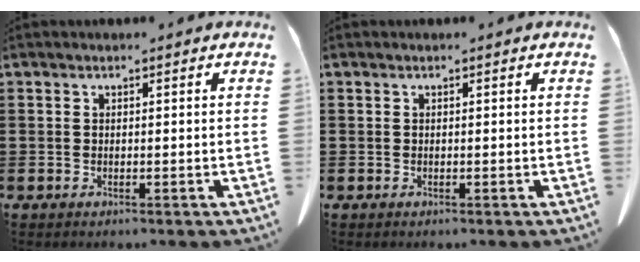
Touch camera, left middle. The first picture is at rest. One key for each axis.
{"total": 0.0}